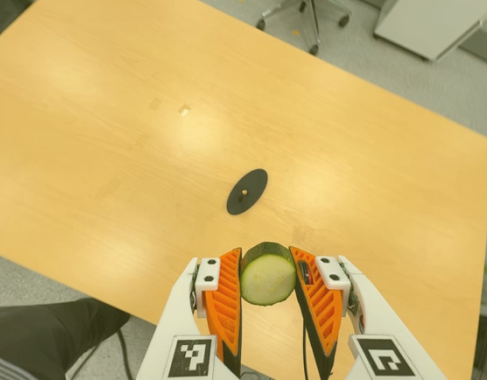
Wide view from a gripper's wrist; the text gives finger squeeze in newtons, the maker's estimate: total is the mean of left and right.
{"total": 10.0, "left": 9.4, "right": 10.5}